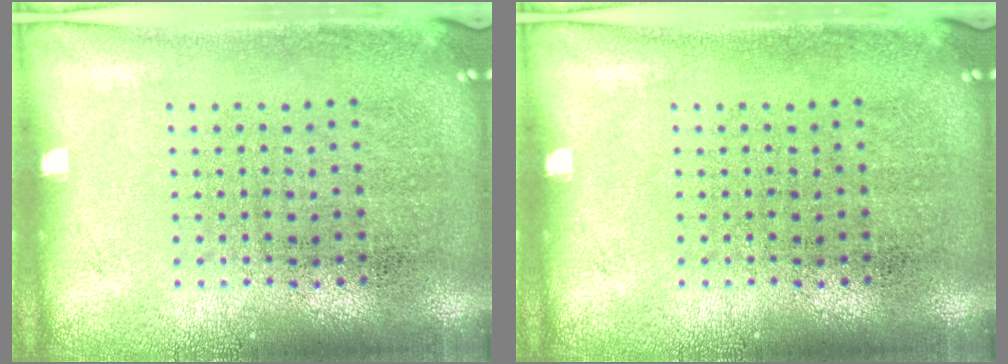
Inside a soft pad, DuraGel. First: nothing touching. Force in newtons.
{"total": 0.0}